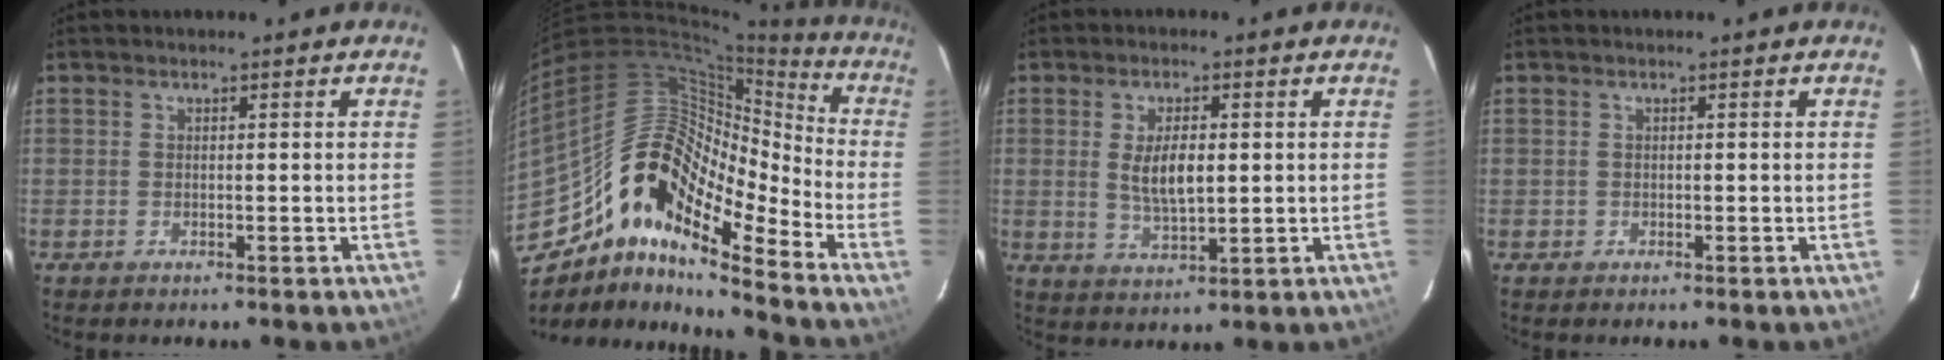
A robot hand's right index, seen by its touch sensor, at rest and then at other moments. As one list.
[{"total": 18.0, "force": [-11.3, 6.5, 12.4], "torque": [-0.192, 0.009, -0.226]}, {"total": 6.6, "force": [0.7, 2.6, 6.0], "torque": [-0.113, -0.003, 0.018]}, {"total": 0.8, "force": [-0.3, 0.7, -0.1], "torque": [0.001, 0.003, -0.003]}]